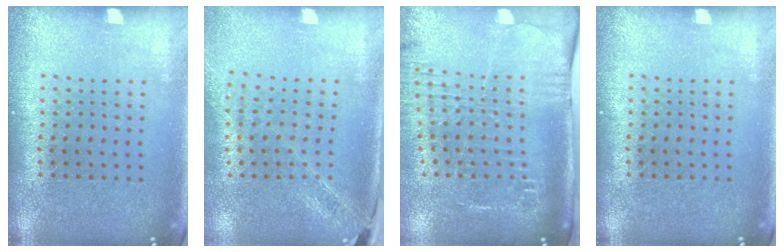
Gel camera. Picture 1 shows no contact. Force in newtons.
{"total": 1.7, "press": 1.5, "slide": 0.8}
{"total": 2.6, "press": 2.1, "slide": 1.6}
{"total": 0.0}